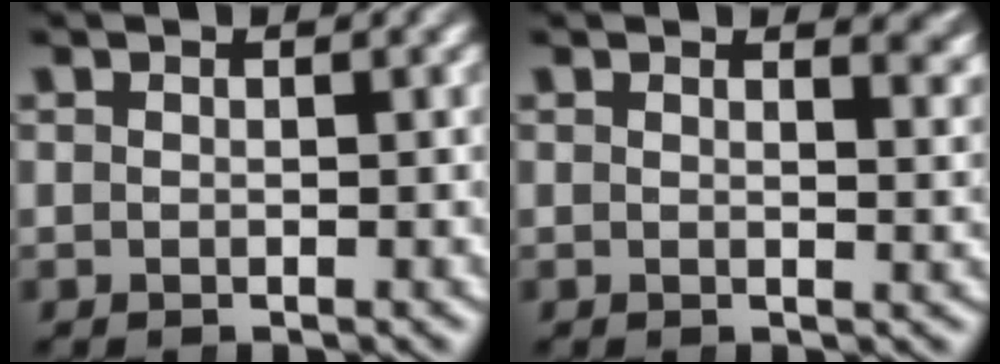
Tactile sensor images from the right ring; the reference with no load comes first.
{"total": 3.0, "force": [2.3, 0.7, 1.9], "torque": [-0.006, 0.000, 0.029]}